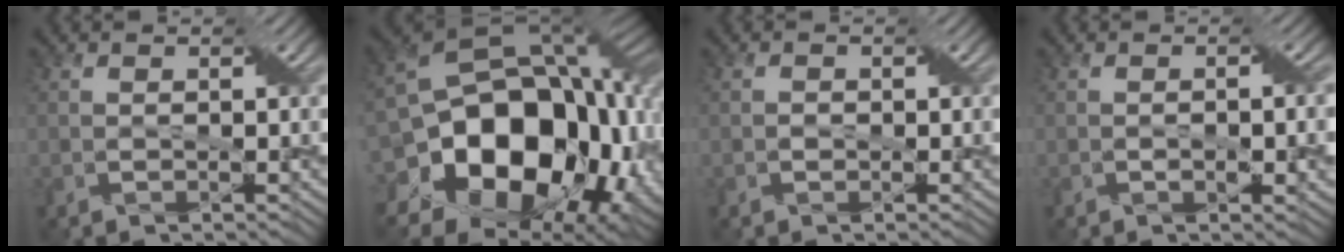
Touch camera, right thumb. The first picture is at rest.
{"total": 20.3, "force": [-3.2, 14.7, 13.5], "torque": [-0.261, -0.034, -0.041]}
{"total": 0.7, "force": [-0.2, 0.6, 0.3], "torque": [-0.007, 0.000, -0.005]}
{"total": 3.4, "force": [-0.6, 1.1, 3.2], "torque": [-0.050, 0.000, -0.010]}